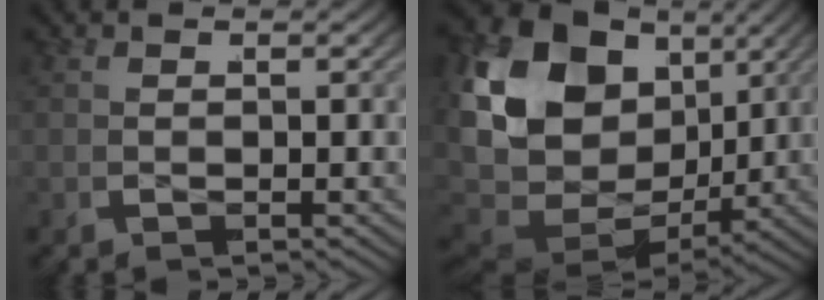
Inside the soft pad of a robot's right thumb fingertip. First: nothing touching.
{"total": 22.2, "force": [0.9, 15.5, 15.8], "torque": [-0.320, -0.026, 0.020]}